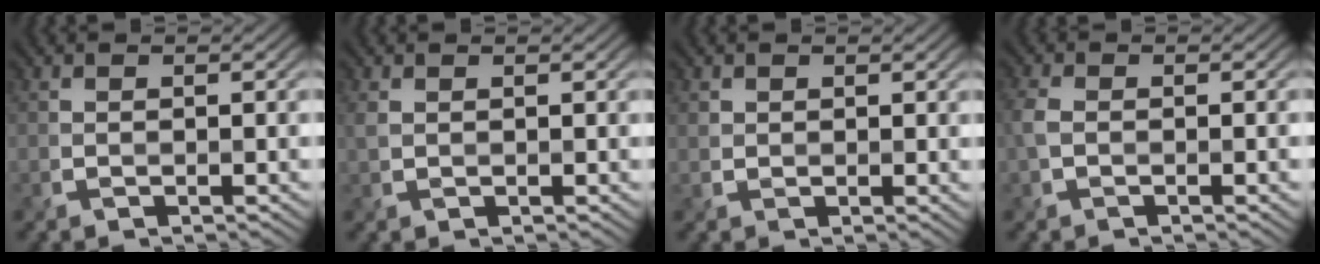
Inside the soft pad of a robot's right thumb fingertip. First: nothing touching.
{"total": 1.1, "force": [0.6, 0.7, 0.6], "torque": [-0.021, 0.002, 0.013]}
{"total": 1.2, "force": [0.7, 0.9, 0.2], "torque": [-0.001, -0.003, 0.015]}
{"total": 2.4, "force": [-0.5, 1.3, 1.9], "torque": [-0.048, 0.000, -0.014]}